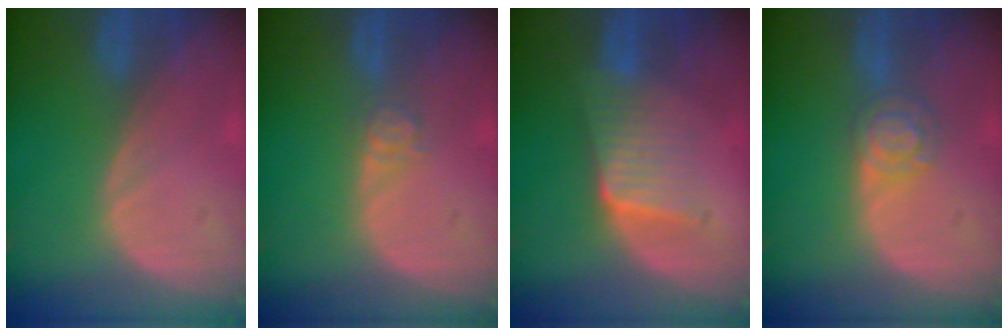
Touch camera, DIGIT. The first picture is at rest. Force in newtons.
{"total": 2.7, "press": 2.2, "slide": 1.5}
{"total": 6.8, "press": 5.9, "slide": 3.3}
{"total": 4.9, "press": 4.3, "slide": 2.3}